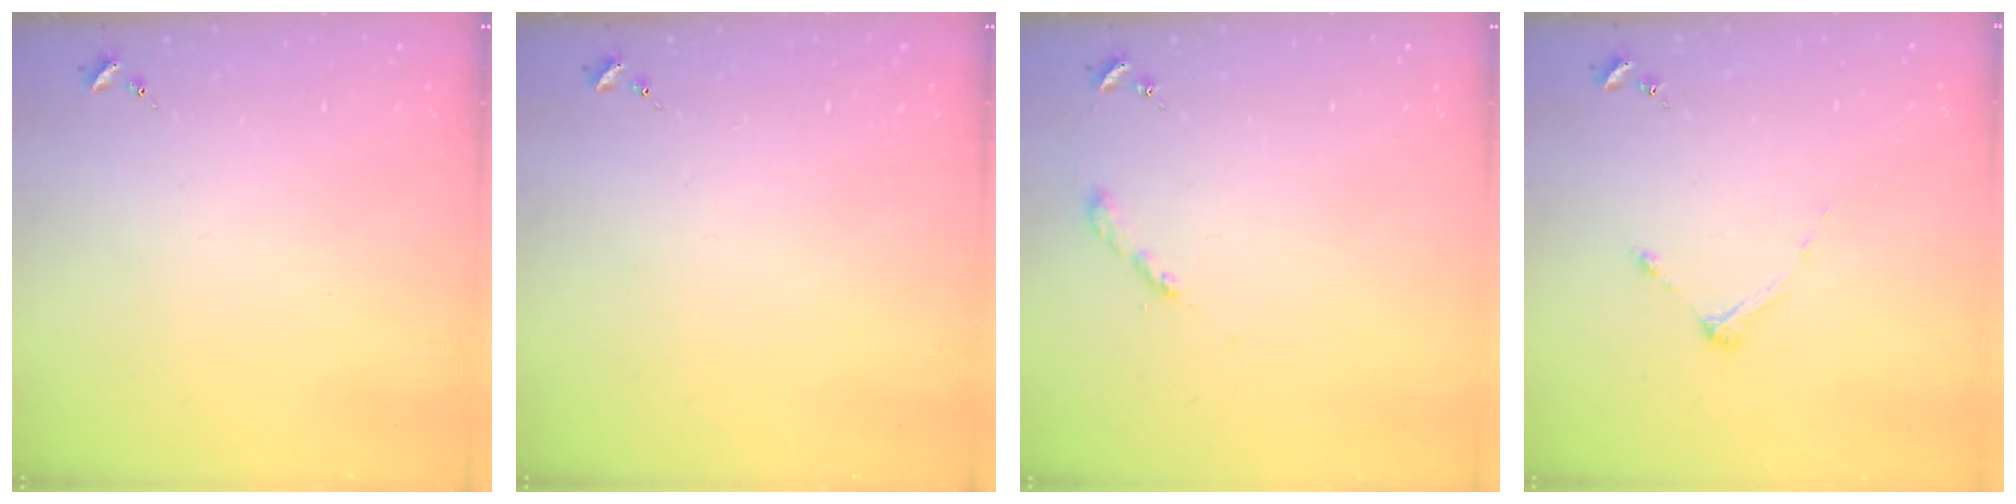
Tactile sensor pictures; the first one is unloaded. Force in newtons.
{"total": 0.0}
{"total": 2.0, "press": 2.0, "slide": 0.2}
{"total": 4.9, "press": 4.9, "slide": 0.7}